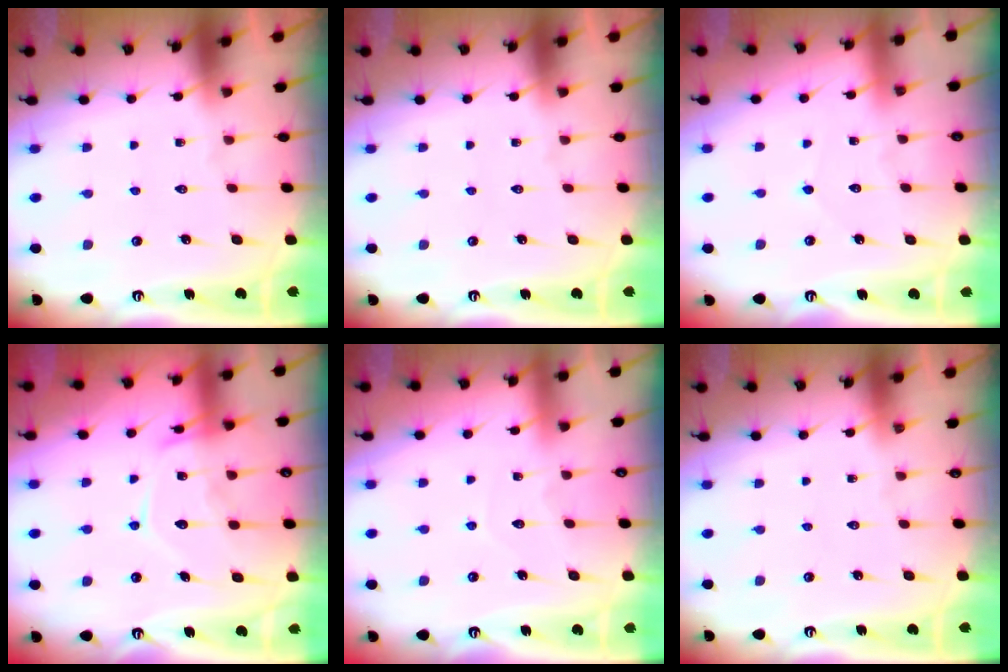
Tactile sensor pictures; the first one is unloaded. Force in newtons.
{"total": 0.0}
{"total": 2.1, "press": 2.1, "slide": 0.1}
{"total": 15.6, "press": 15.5, "slide": 1.2}
{"total": 3.8, "press": 3.8, "slide": 0.4}
{"total": 0.0}